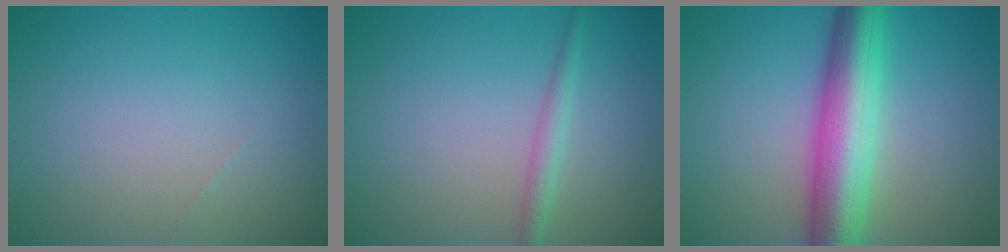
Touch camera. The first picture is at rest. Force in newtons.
{"total": 1.7, "press": 1.7, "slide": 0.0}
{"total": 8.3, "press": 8.2, "slide": 0.2}